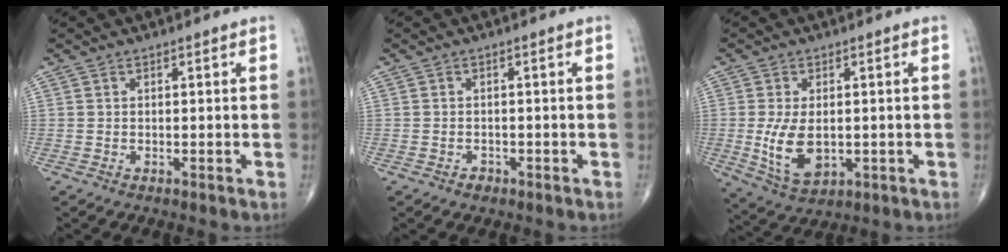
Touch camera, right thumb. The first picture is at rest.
{"total": 1.3, "force": [-0.8, 0.9, 0.4], "torque": [-0.002, 0.005, -0.012]}
{"total": 9.1, "force": [-0.8, 5.2, 7.4], "torque": [-0.134, -0.014, -0.002]}